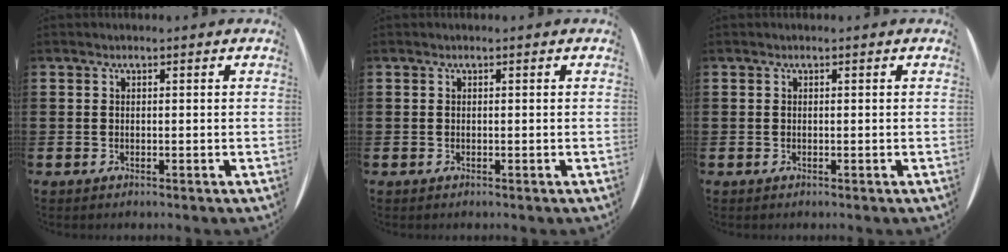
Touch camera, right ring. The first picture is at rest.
{"total": 0.0}
{"total": 0.0}